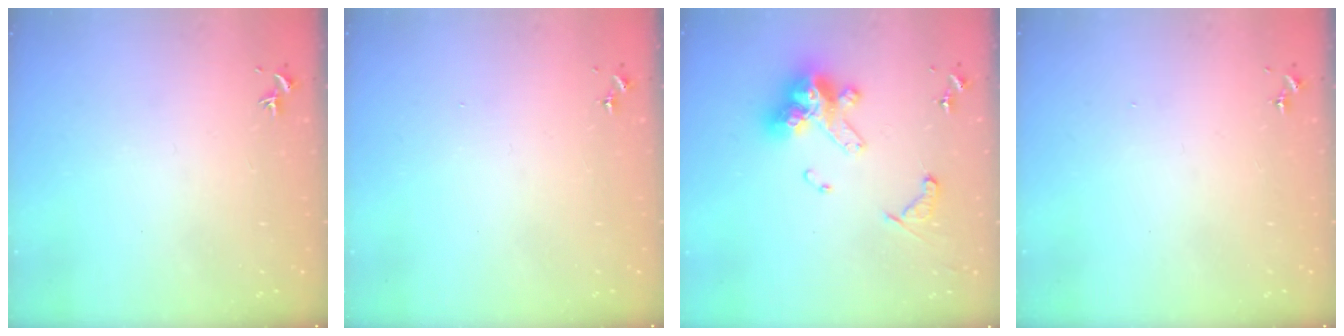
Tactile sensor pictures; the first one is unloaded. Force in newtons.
{"total": 0.0}
{"total": 18.7, "press": 18.6, "slide": 1.8}
{"total": 0.0}